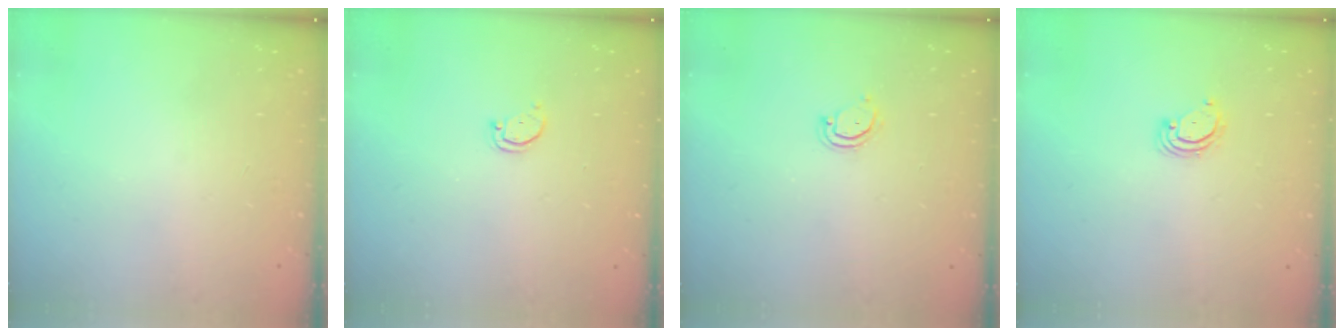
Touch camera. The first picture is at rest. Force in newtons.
{"total": 1.8, "press": 1.8, "slide": 0.1}
{"total": 2.5, "press": 2.5, "slide": 0.1}
{"total": 2.9, "press": 2.9, "slide": 0.3}